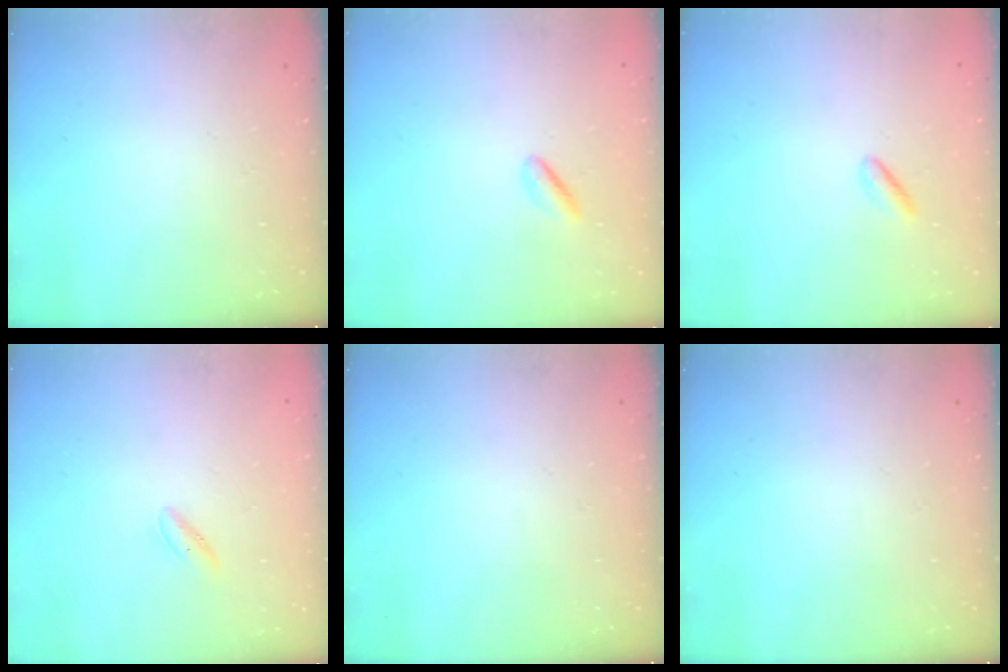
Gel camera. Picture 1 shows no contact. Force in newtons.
{"total": 1.1, "press": 0.9, "slide": 0.7}
{"total": 1.0, "press": 0.7, "slide": 0.7}
{"total": 2.2, "press": 2.0, "slide": 0.8}
{"total": 0.0}
{"total": 0.0}